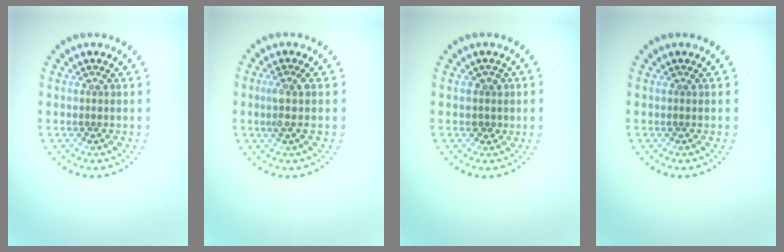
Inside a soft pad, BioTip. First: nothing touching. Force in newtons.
{"total": 1.8, "press": 1.6, "slide": 0.9}
{"total": 1.3, "press": 1.1, "slide": 0.7}
{"total": 0.0}